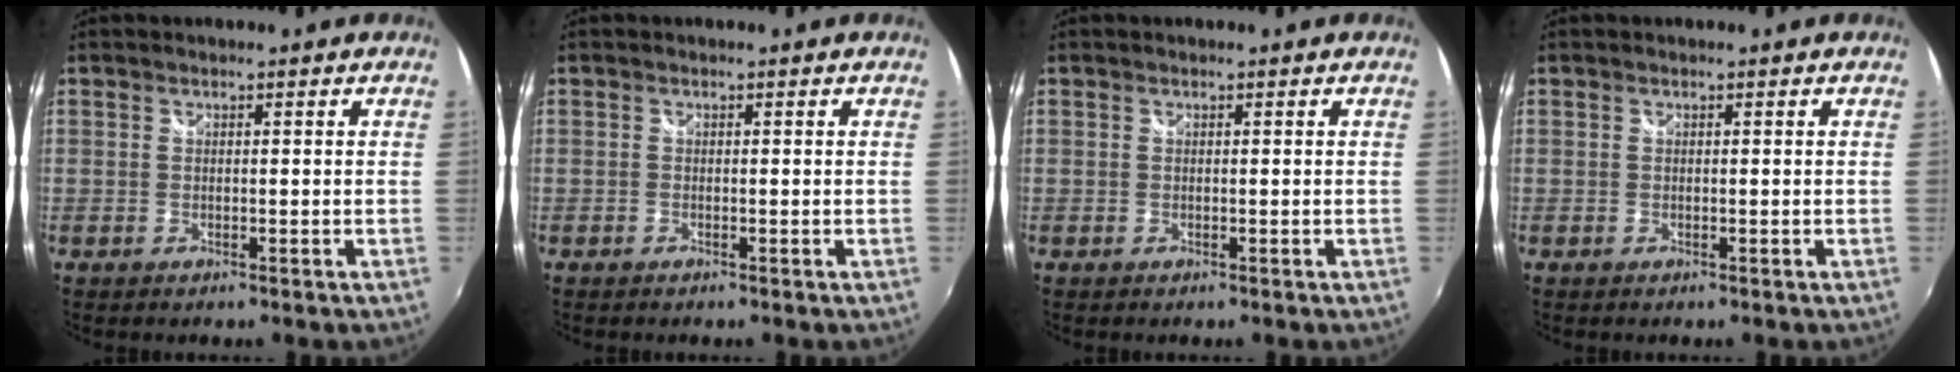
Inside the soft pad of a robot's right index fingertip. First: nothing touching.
{"total": 0.0}
{"total": 0.0}
{"total": 0.0}